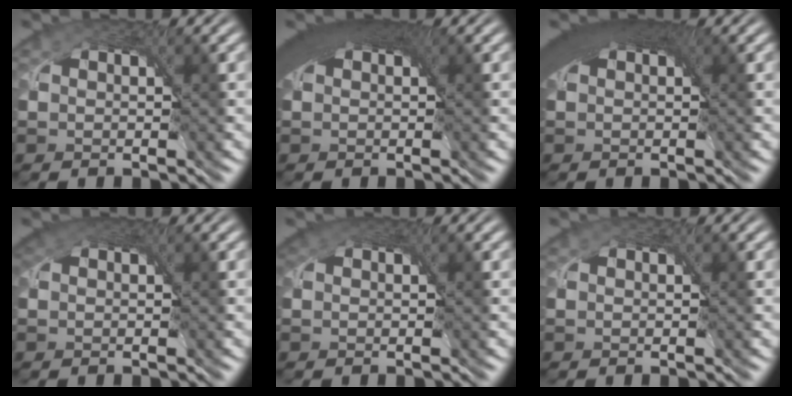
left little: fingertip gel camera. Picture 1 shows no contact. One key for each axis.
{"total": 7.3, "fx": 2.8, "fy": 3.6, "fz": 5.7, "tx": -0.090, "ty": 0.016, "tz": 0.030}
{"total": 7.4, "fx": 2.9, "fy": 3.7, "fz": 5.8, "tx": -0.091, "ty": 0.016, "tz": 0.031}
{"total": 2.4, "fx": 1.3, "fy": 1.5, "fz": 1.3, "tx": -0.026, "ty": 0.005, "tz": 0.014}
{"total": 2.0, "fx": 1.0, "fy": 1.3, "fz": 1.1, "tx": -0.021, "ty": 0.004, "tz": 0.011}
{"total": 0.0}